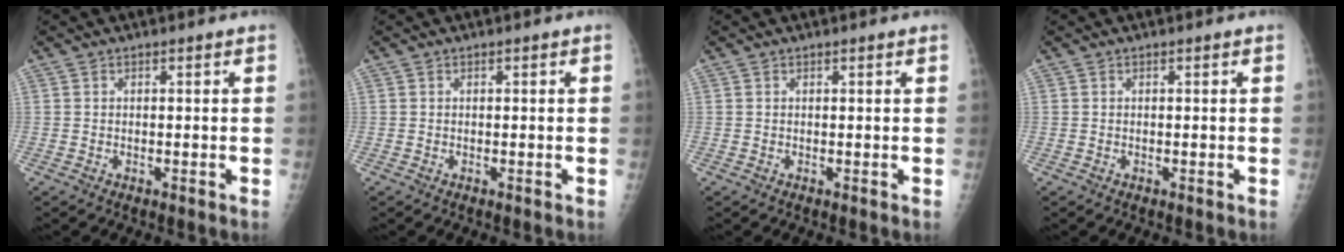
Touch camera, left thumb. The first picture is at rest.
{"total": 0.0}
{"total": 0.5, "force": [0.4, 0.0, 0.3], "torque": [-0.009, 0.001, 0.008]}
{"total": 0.0}